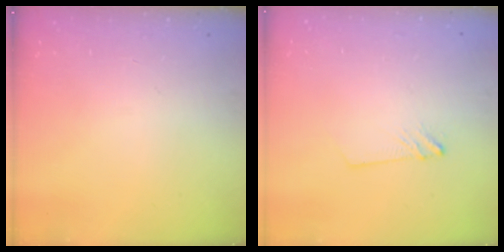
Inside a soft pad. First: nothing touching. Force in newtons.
{"total": 2.4, "press": 2.4, "slide": 0.2}